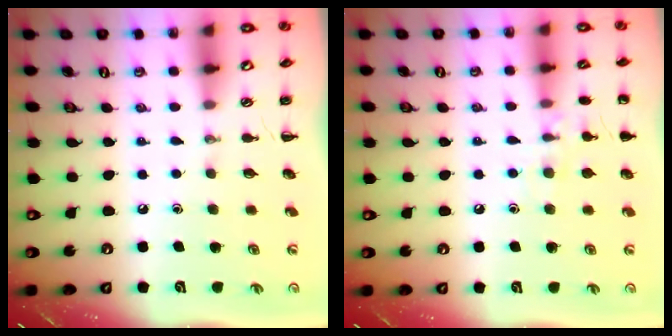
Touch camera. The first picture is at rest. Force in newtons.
{"total": 8.6, "press": 8.3, "slide": 2.1}